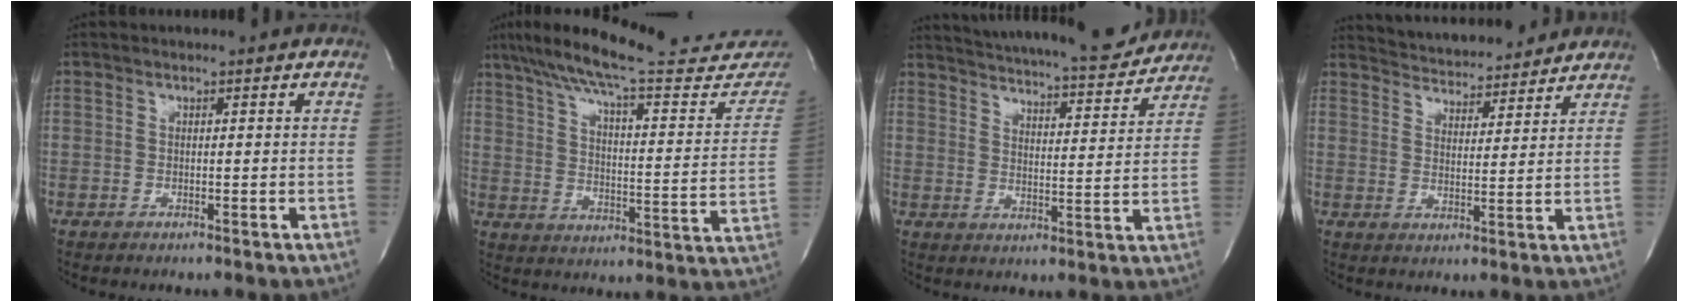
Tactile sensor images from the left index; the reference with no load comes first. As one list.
[{"total": 26.8, "force": [23.4, 3.8, 12.6], "torque": [-0.194, -0.044, 0.301]}, {"total": 18.5, "force": [17.4, 2.4, 5.8], "torque": [-0.092, -0.025, 0.229]}, {"total": 11.2, "force": [10.8, 1.9, 2.4], "torque": [-0.037, 0.006, 0.154]}]